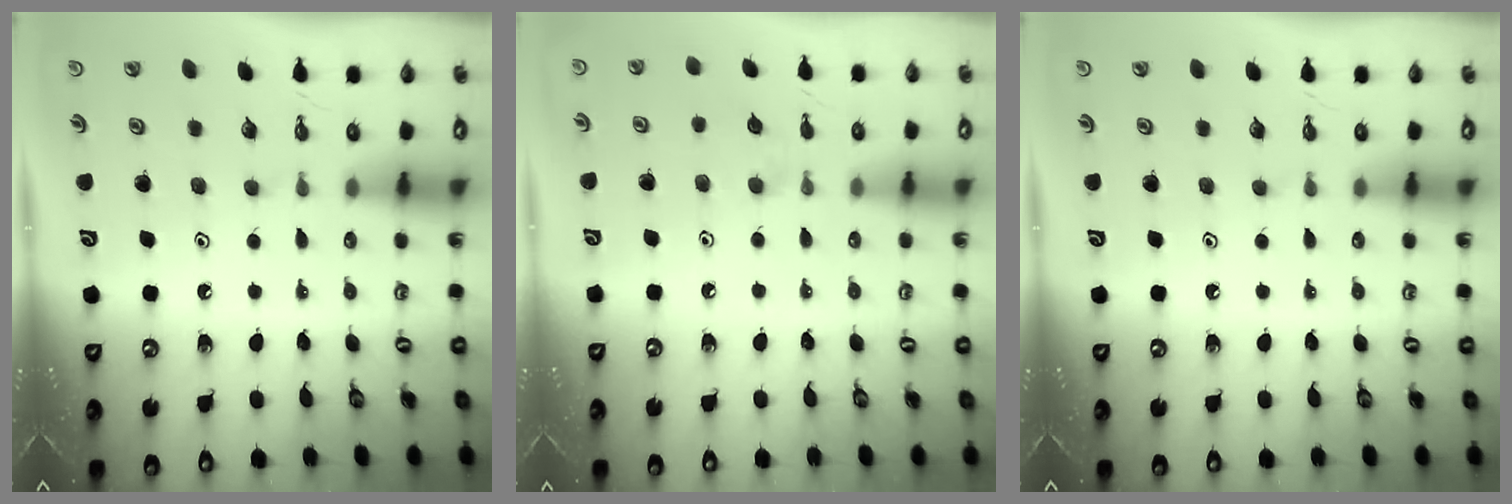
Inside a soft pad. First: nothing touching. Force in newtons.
{"total": 4.4, "press": 4.3, "slide": 0.6}
{"total": 0.0}